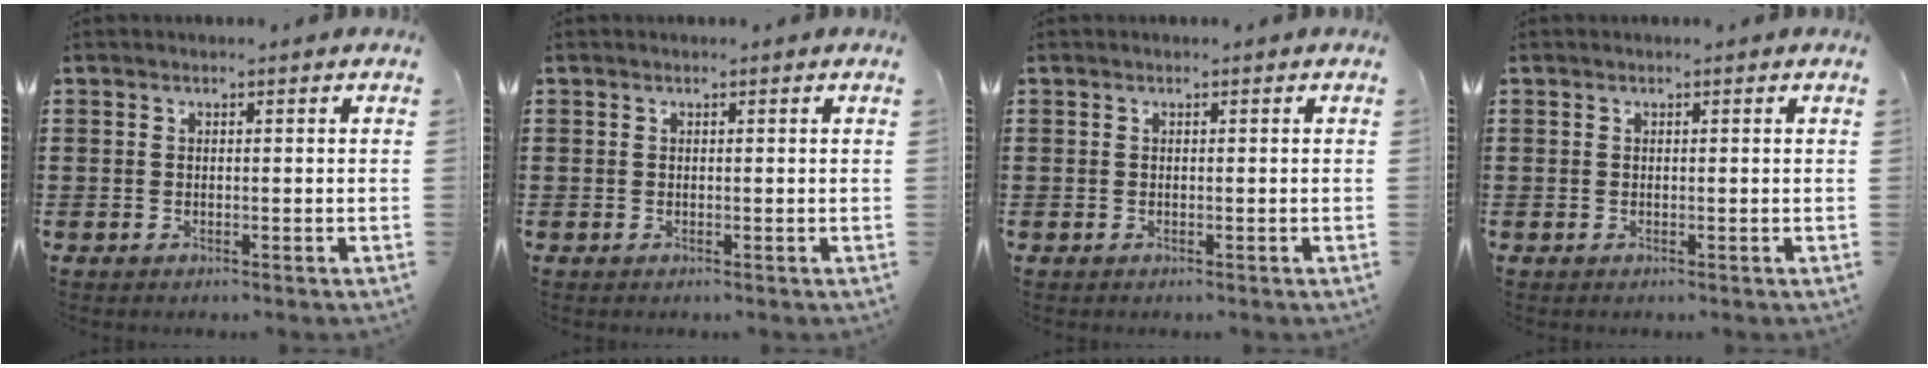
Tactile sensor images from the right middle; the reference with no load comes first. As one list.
[{"total": 0.0}, {"total": 0.0}, {"total": 0.0}]